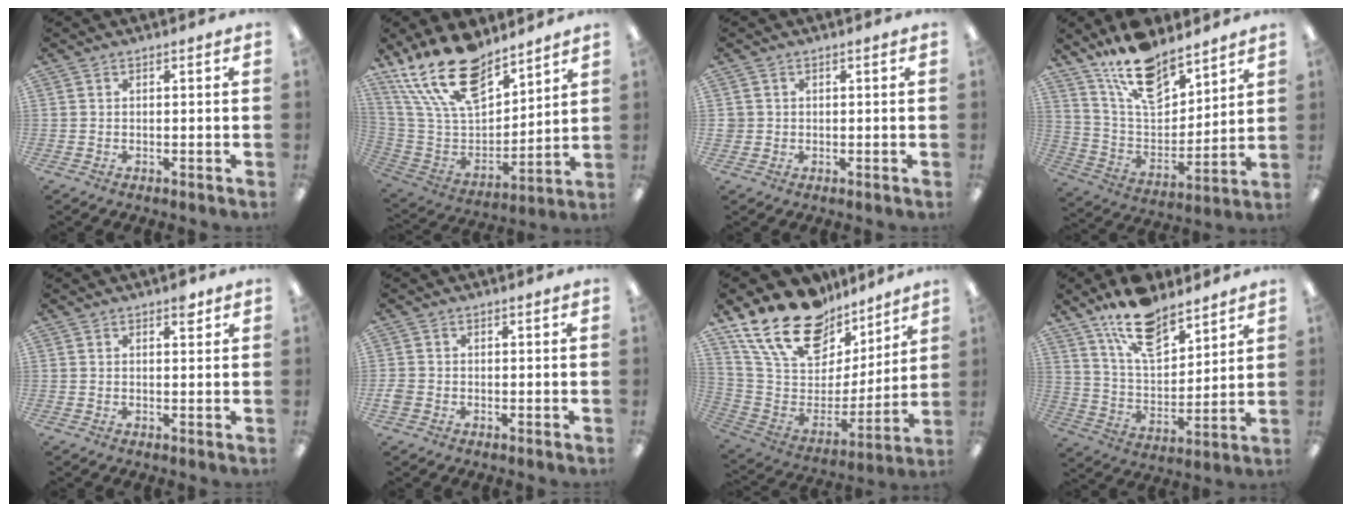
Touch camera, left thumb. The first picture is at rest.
{"total": 22.3, "force": [15.8, 10.4, 11.8], "torque": [-0.238, -0.094, 0.284]}
{"total": 1.6, "force": [0.3, 1.6, 0.2], "torque": [-0.005, 0.002, 0.005]}
{"total": 15.9, "force": [12.5, 6.8, 7.1], "torque": [-0.133, -0.077, 0.228]}
{"total": 2.6, "force": [1.8, 1.1, 1.5], "torque": [-0.010, -0.007, 0.025]}
{"total": 1.9, "force": [-0.5, 1.7, 0.8], "torque": [-0.011, 0.003, -0.008]}
{"total": 22.5, "force": [16.7, 11.4, 9.8], "torque": [-0.183, -0.111, 0.307]}
{"total": 14.7, "force": [11.0, 6.5, 7.2], "torque": [-0.124, -0.060, 0.200]}